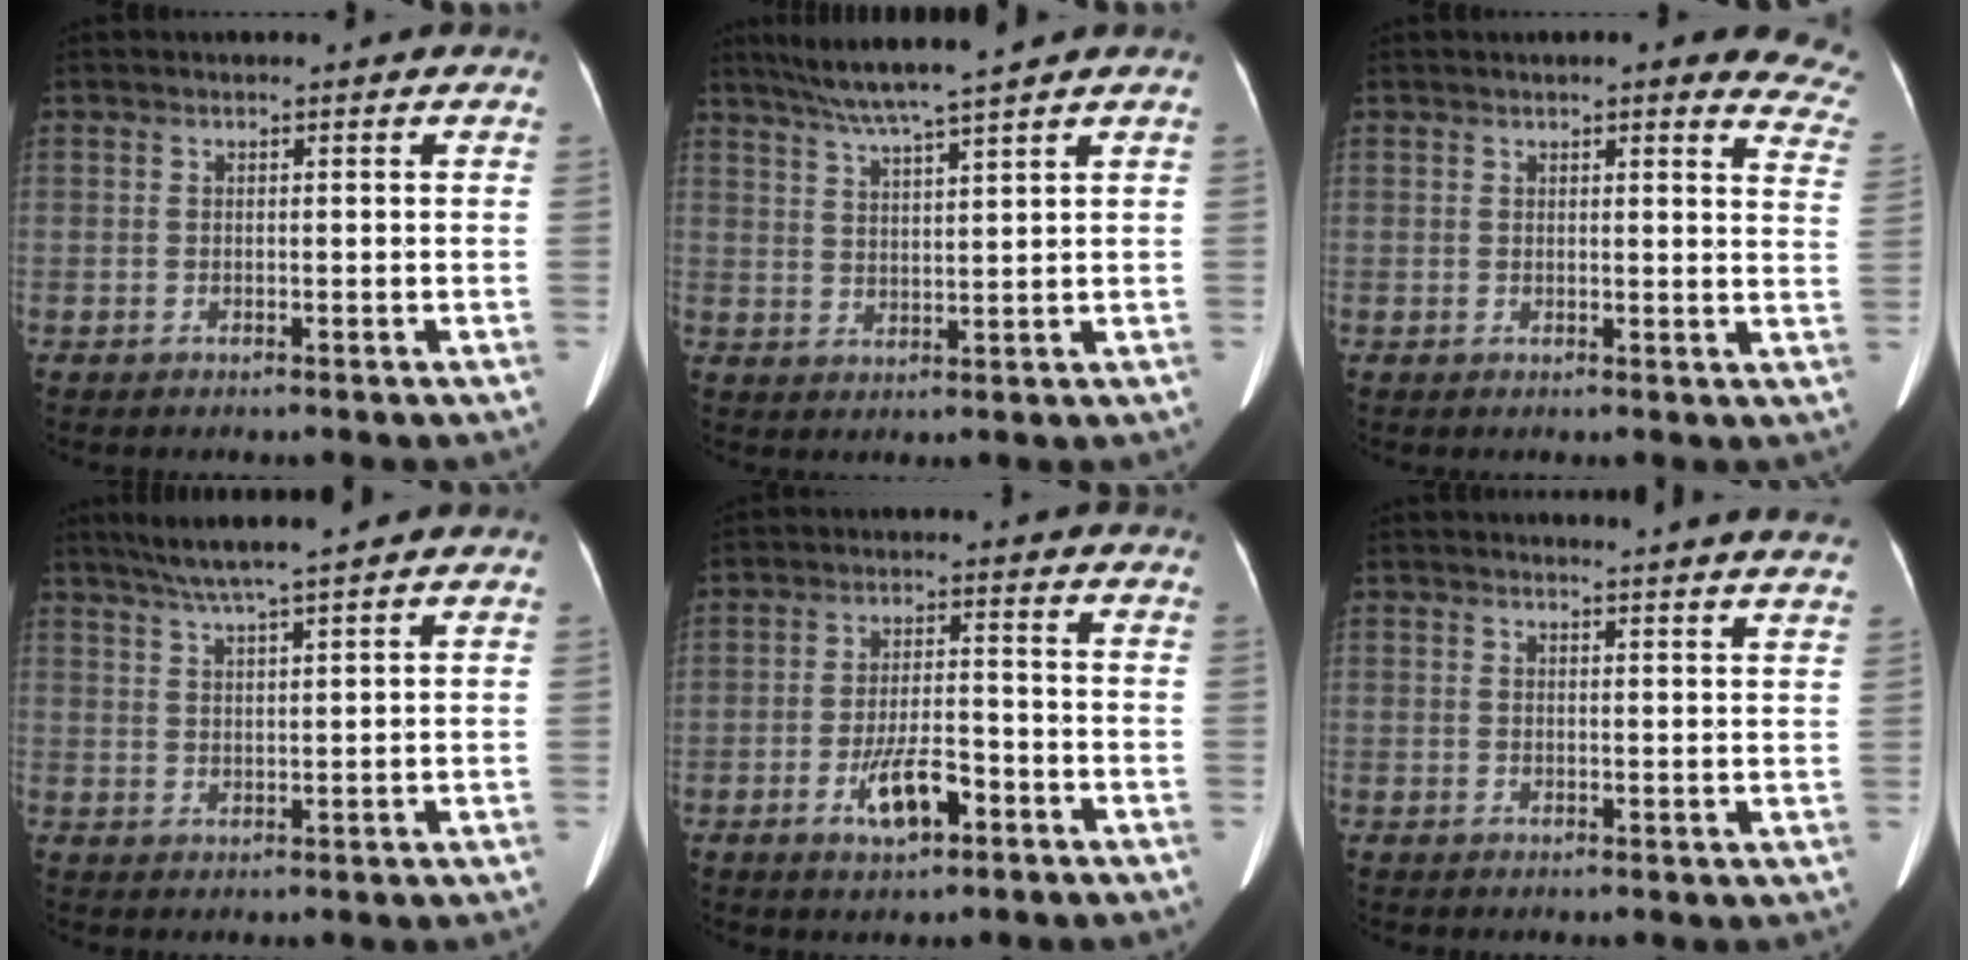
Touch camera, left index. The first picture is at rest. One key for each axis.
{"total": 7.8, "fx": 6.5, "fy": -1.5, "fz": 4.0, "tx": -0.073, "ty": 0.012, "tz": 0.113}
{"total": 11.9, "fx": 10.5, "fy": 2.4, "fz": 5.1, "tx": -0.022, "ty": -0.030, "tz": 0.081}
{"total": 6.4, "fx": 5.2, "fy": -1.0, "fz": 3.5, "tx": -0.064, "ty": 0.016, "tz": 0.093}
{"total": 6.7, "fx": -3.4, "fy": 2.2, "fz": 5.4, "tx": -0.106, "ty": 0.001, "tz": -0.055}
{"total": 11.3, "fx": 10.9, "fy": -0.3, "fz": 2.8, "tx": -0.024, "ty": -0.043, "tz": 0.101}